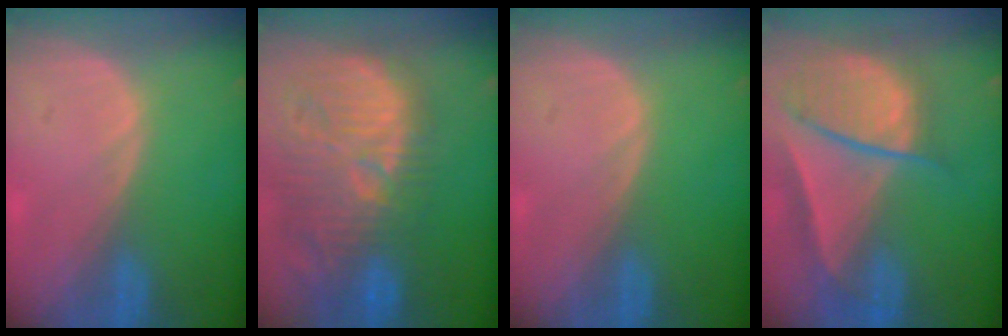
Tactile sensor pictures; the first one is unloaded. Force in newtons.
{"total": 13.6, "press": 12.6, "slide": 5.2}
{"total": 0.0}
{"total": 9.3, "press": 8.1, "slide": 4.7}